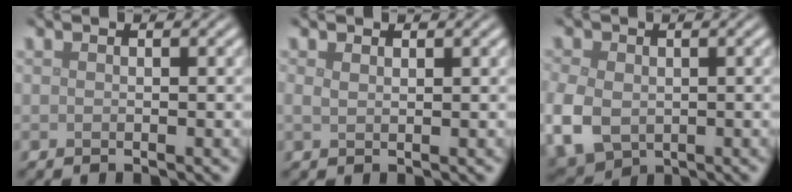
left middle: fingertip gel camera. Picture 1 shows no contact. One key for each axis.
{"total": 0.8, "fx": 0.5, "fy": 0.4, "fz": 0.5, "tx": -0.014, "ty": 0.001, "tz": 0.011}
{"total": 5.7, "fx": -1.0, "fy": 4.4, "fz": 3.5, "tx": -0.096, "ty": -0.017, "tz": -0.018}